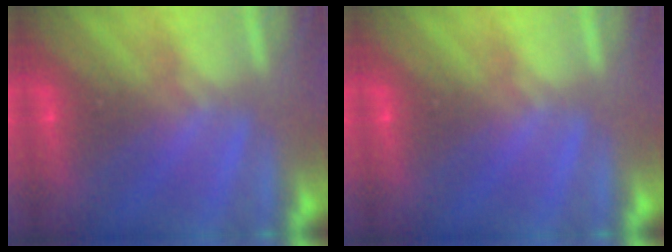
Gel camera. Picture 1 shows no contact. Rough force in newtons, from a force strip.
{"total": 0.0}